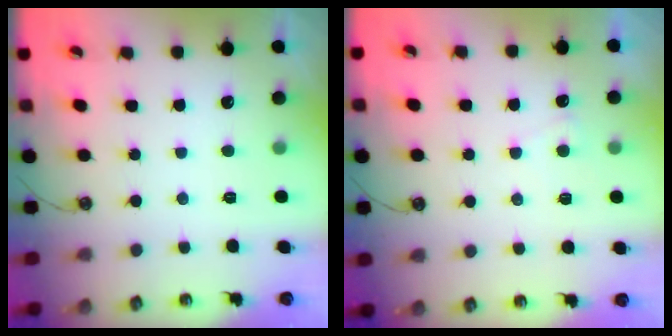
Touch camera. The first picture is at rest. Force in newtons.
{"total": 5.0, "press": 5.0, "slide": 0.4}